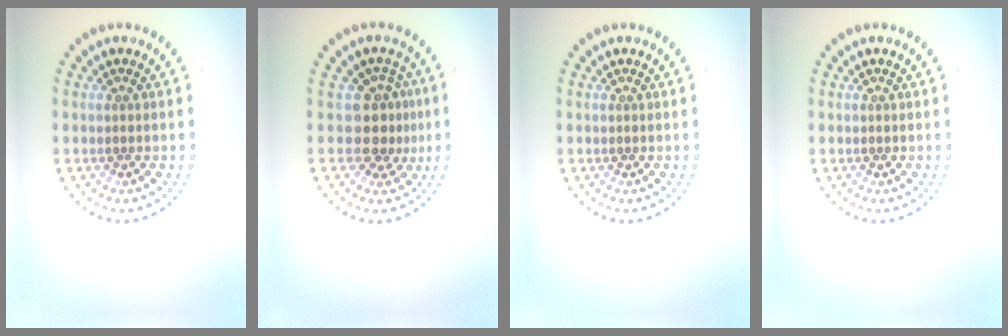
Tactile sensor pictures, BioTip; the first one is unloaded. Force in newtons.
{"total": 3.0, "press": 2.3, "slide": 1.9}
{"total": 0.0}
{"total": 0.0}